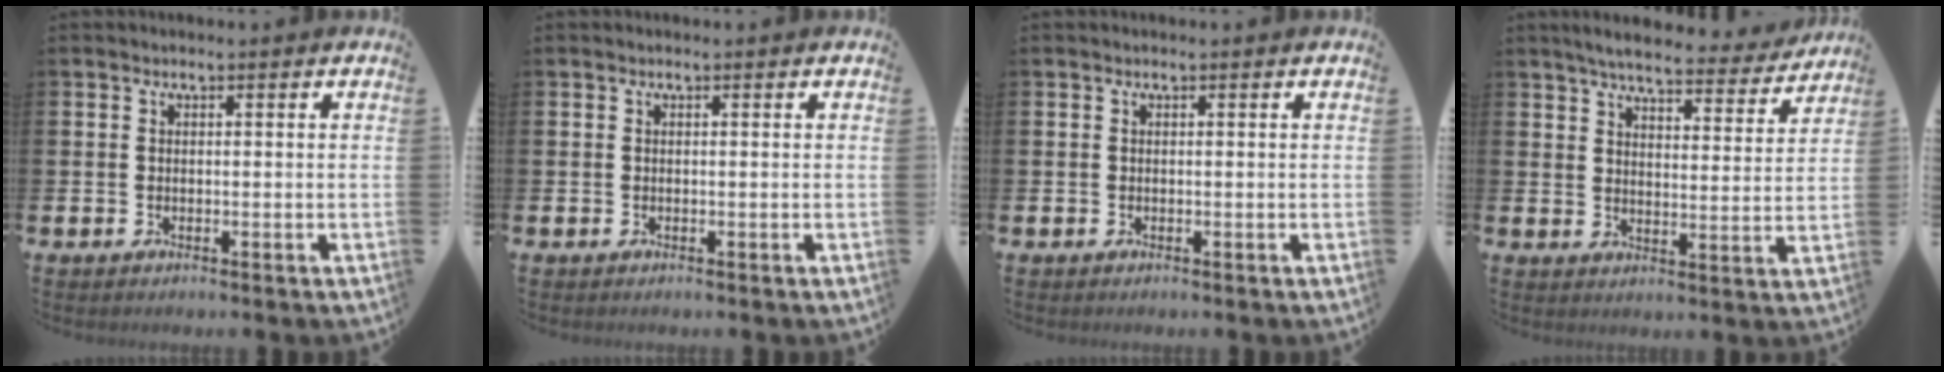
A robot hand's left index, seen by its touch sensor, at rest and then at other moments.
{"total": 0.0}
{"total": 0.0}
{"total": 5.7, "force": [5.4, 0.8, 1.8], "torque": [-0.040, -0.033, 0.088]}